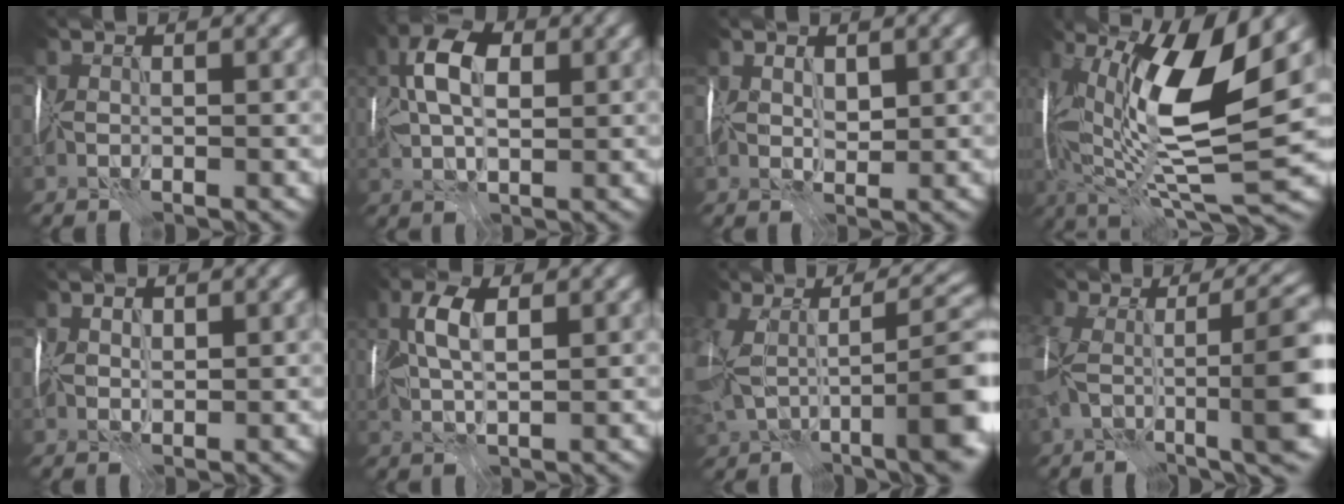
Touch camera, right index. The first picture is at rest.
{"total": 6.6, "force": [1.8, 3.7, 5.1], "torque": [-0.115, 0.024, 0.023]}
{"total": 1.3, "force": [0.7, 0.8, 0.8], "torque": [-0.020, 0.007, 0.016]}
{"total": 14.0, "force": [2.5, 4.6, 12.9], "torque": [-0.251, 0.001, 0.050]}
{"total": 1.0, "force": [0.6, 0.7, 0.5], "torque": [-0.011, 0.008, 0.013]}
{"total": 4.1, "force": [1.4, 1.5, 3.5], "torque": [-0.076, 0.016, 0.028]}
{"total": 10.9, "force": [-1.1, 5.0, 9.6], "torque": [-0.172, -0.002, -0.015]}
{"total": 11.4, "force": [-0.6, 4.0, 10.6], "torque": [-0.177, 0.006, -0.006]}